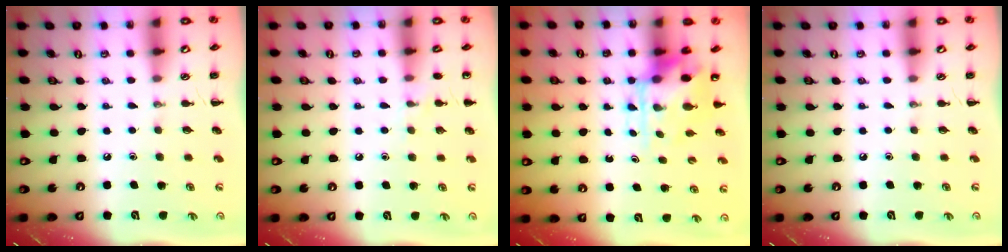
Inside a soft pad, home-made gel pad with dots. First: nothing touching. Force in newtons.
{"total": 4.6, "press": 4.4, "slide": 1.5}
{"total": 6.2, "press": 6.1, "slide": 1.4}
{"total": 0.0}